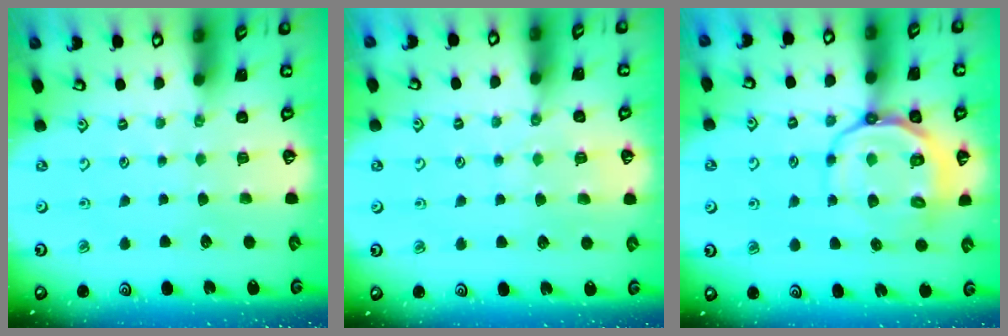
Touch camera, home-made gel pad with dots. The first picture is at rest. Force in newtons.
{"total": 4.0, "press": 3.9, "slide": 0.5}
{"total": 12.7, "press": 12.5, "slide": 2.4}